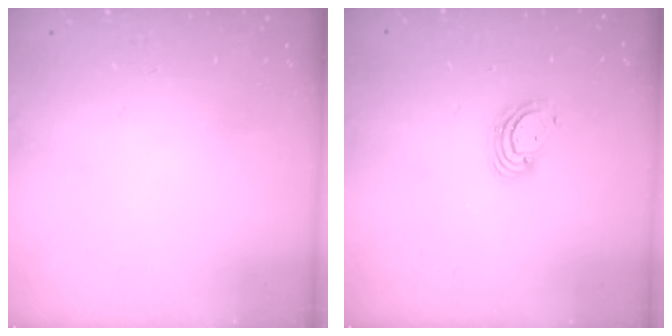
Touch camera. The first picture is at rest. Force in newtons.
{"total": 4.4, "press": 4.4, "slide": 0.4}